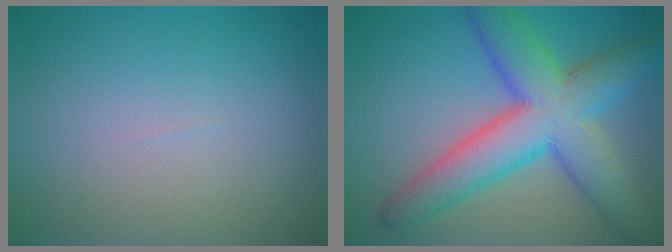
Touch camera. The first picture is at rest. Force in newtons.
{"total": 9.4, "press": 9.3, "slide": 0.5}